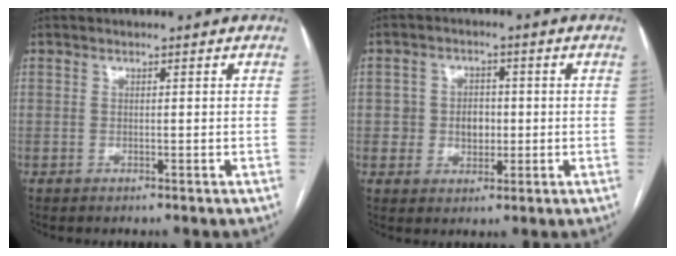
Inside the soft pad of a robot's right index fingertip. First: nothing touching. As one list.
[{"total": 4.6, "force": [0.0, 3.9, 2.5], "torque": [-0.036, 0.014, 0.009]}]